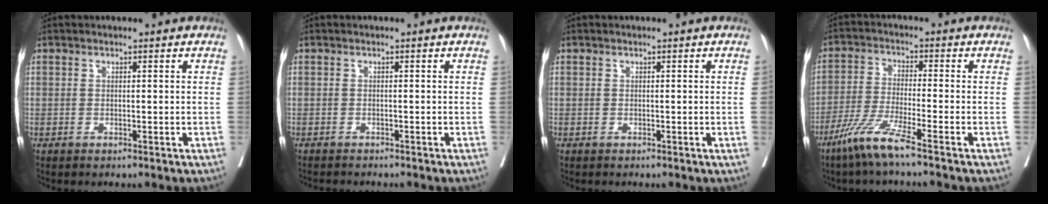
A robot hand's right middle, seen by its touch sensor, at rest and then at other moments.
{"total": 3.0, "force": [-2.8, 0.5, 1.1], "torque": [-0.016, -0.005, -0.037]}
{"total": 0.0}
{"total": 7.2, "force": [-5.0, -0.6, 5.2], "torque": [-0.107, -0.022, -0.105]}